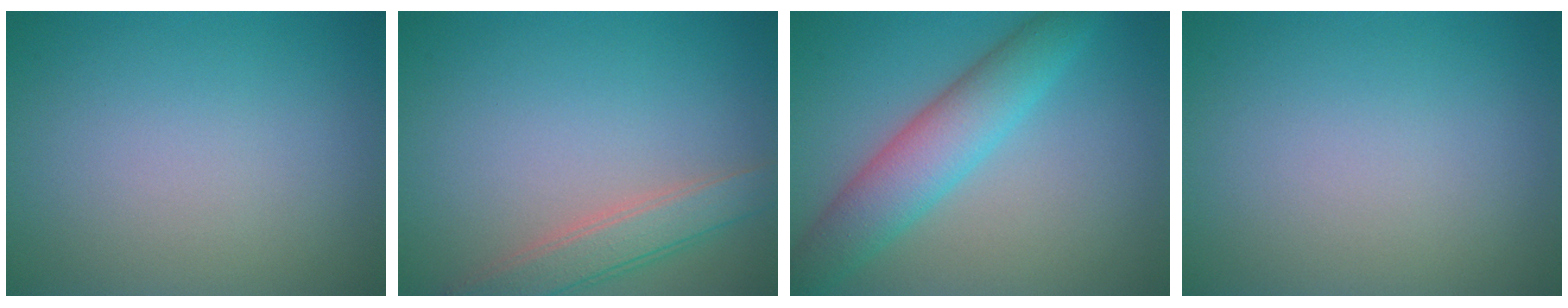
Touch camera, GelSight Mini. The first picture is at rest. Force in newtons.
{"total": 3.3, "press": 3.3, "slide": 0.1}
{"total": 5.6, "press": 5.6, "slide": 0.1}
{"total": 0.0}